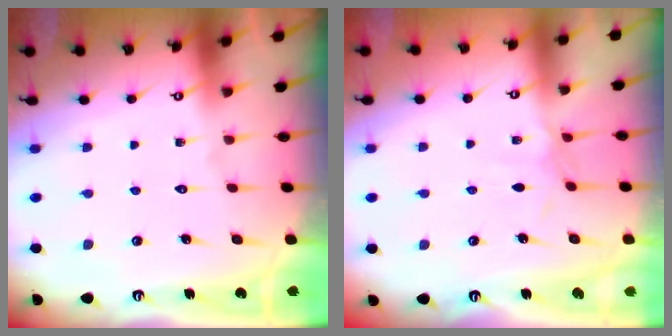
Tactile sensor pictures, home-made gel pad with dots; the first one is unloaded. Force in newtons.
{"total": 3.0, "press": 3.0, "slide": 0.5}